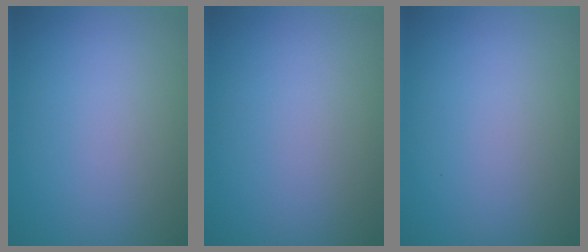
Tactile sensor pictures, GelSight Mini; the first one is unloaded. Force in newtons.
{"total": 0.0}
{"total": 0.0}